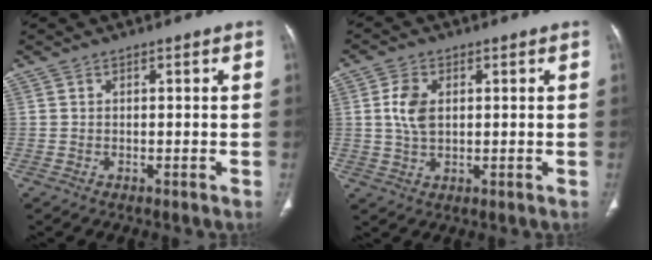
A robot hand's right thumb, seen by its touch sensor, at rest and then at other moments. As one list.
[{"total": 6.0, "force": [1.1, 3.7, 4.5], "torque": [-0.089, -0.002, 0.020]}]